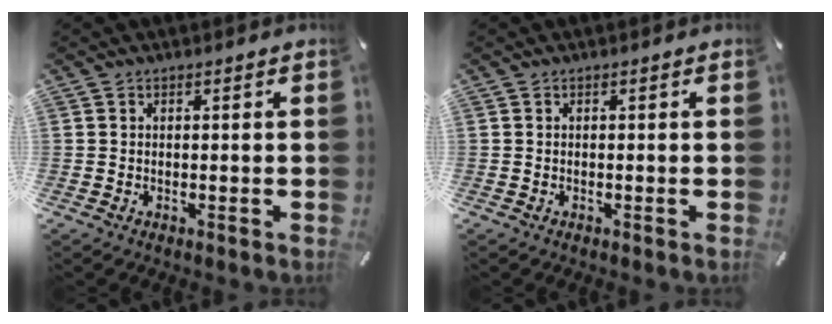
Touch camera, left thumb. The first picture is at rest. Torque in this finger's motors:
{"motor_torque": [0.00, 0.00, 0.00, 0.00, 0.00]}